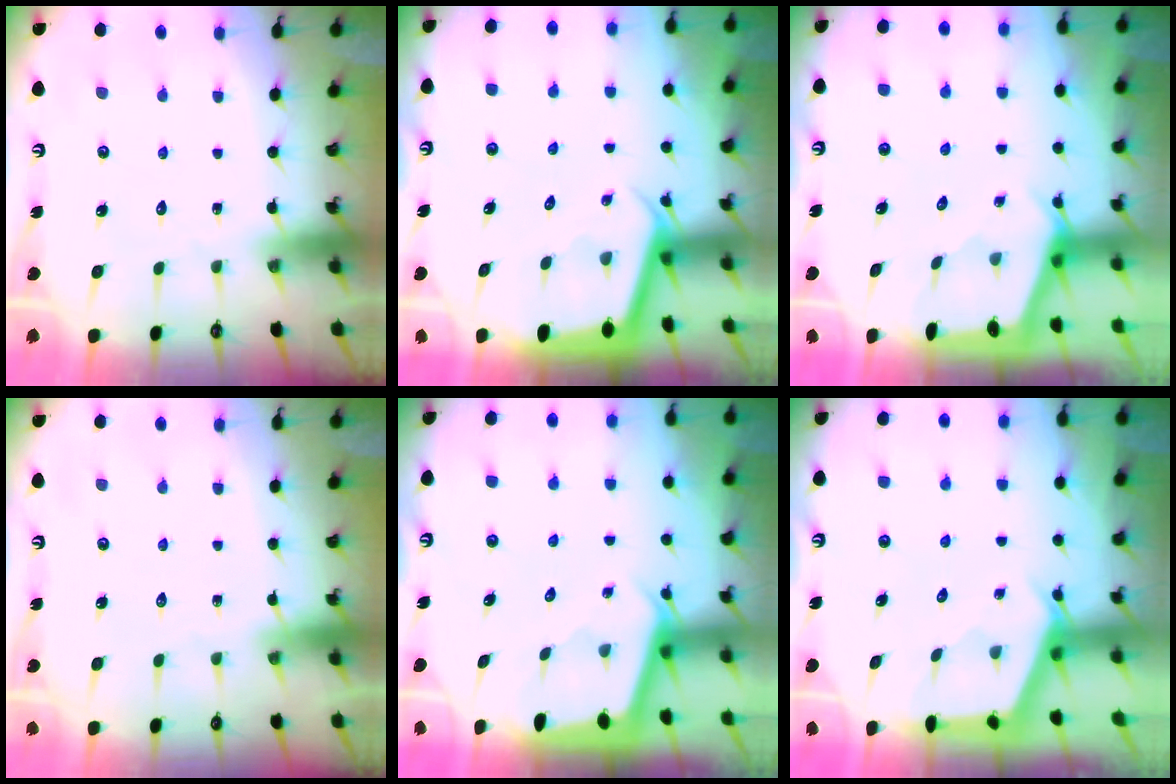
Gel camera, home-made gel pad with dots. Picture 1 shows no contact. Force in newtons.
{"total": 2.5, "press": 2.5, "slide": 0.1}
{"total": 2.3, "press": 2.3, "slide": 0.3}
{"total": 0.6, "press": 0.5, "slide": 0.2}
{"total": 2.1, "press": 2.1, "slide": 0.2}
{"total": 2.7, "press": 2.7, "slide": 0.3}